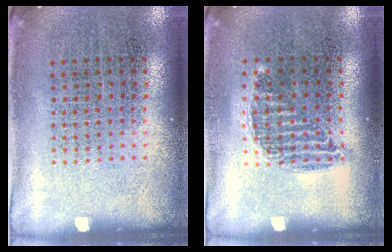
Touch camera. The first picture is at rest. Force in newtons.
{"total": 0.9, "press": 0.8, "slide": 0.4}